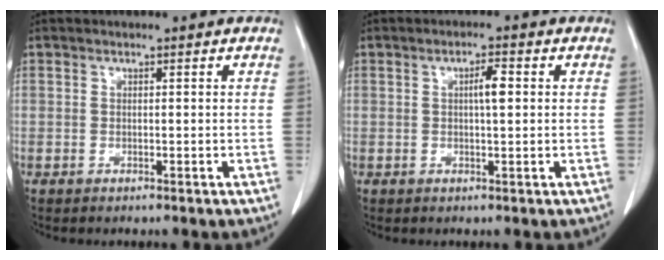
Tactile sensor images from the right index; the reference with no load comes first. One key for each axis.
{"total": 2.7, "fx": 0.5, "fy": 0.3, "fz": 2.6, "tx": -0.044, "ty": 0.004, "tz": 0.009}